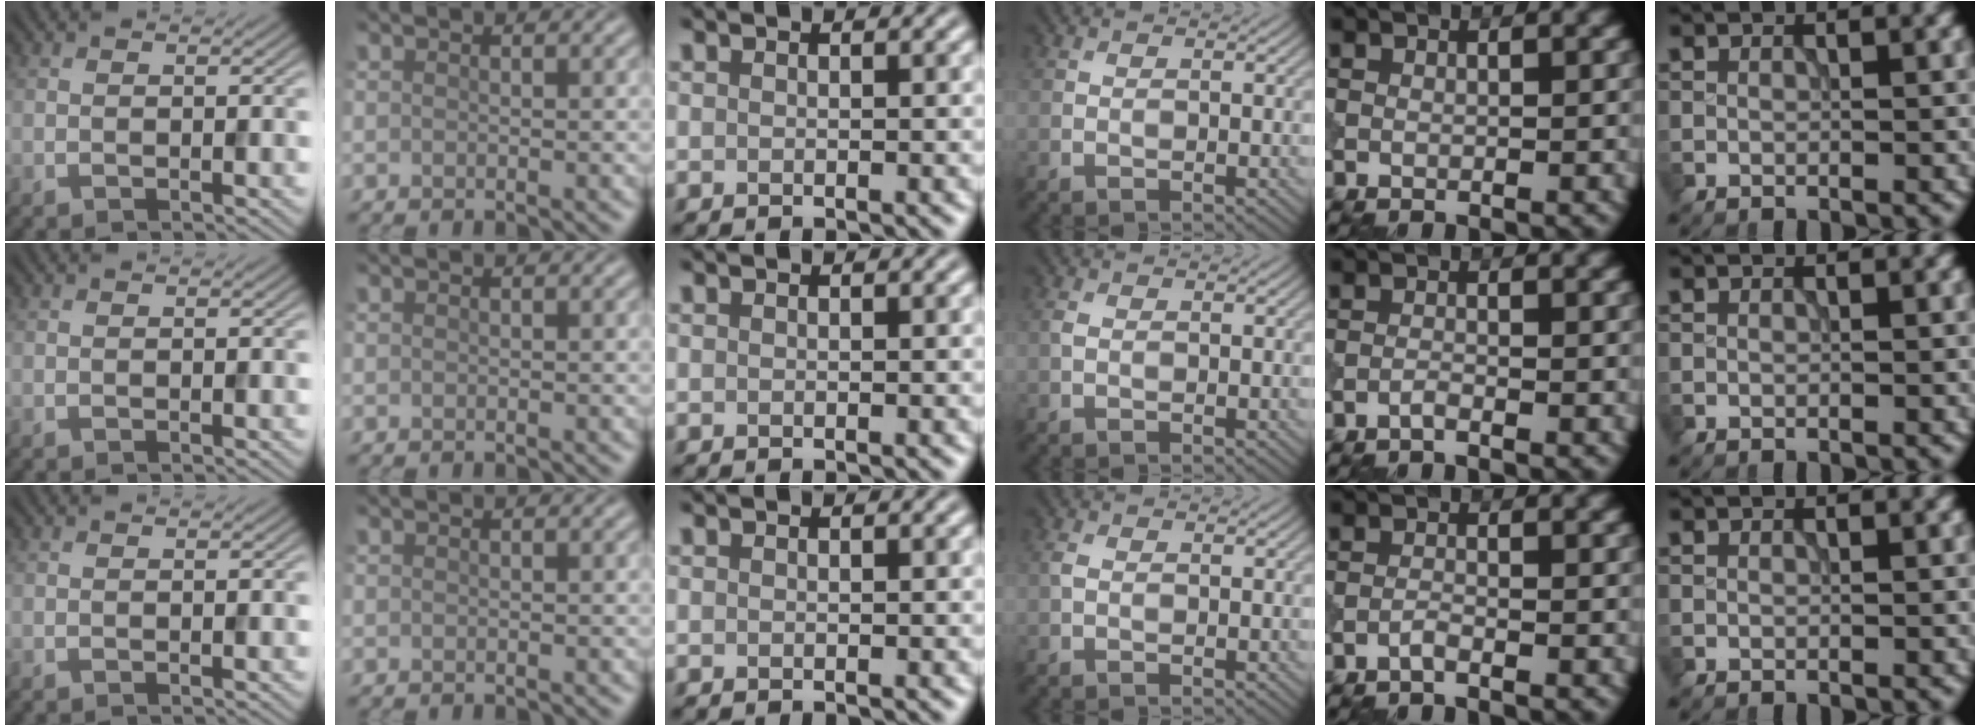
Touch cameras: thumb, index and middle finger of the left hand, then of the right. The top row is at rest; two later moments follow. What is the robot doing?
{"motion": "dispense", "object": "pipette"}